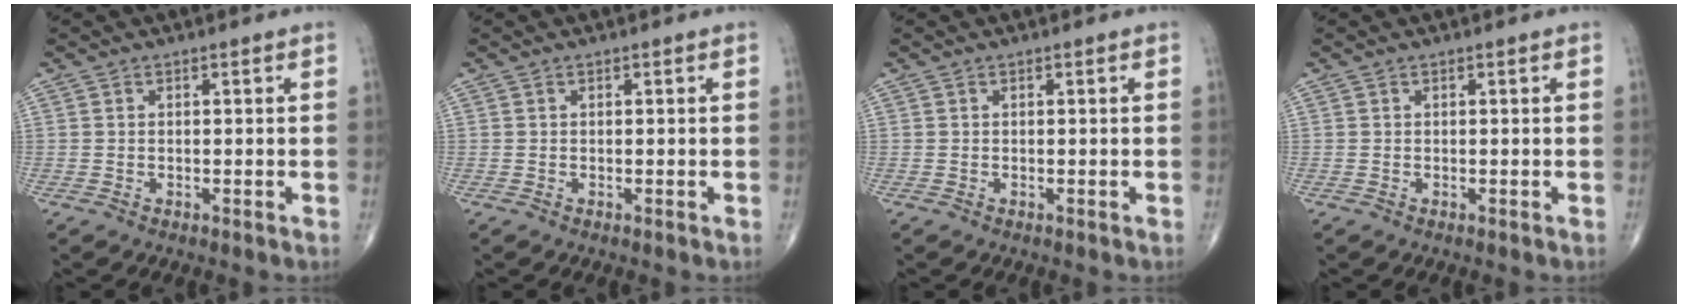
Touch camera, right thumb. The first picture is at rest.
{"total": 0.0}
{"total": 0.0}
{"total": 0.0}